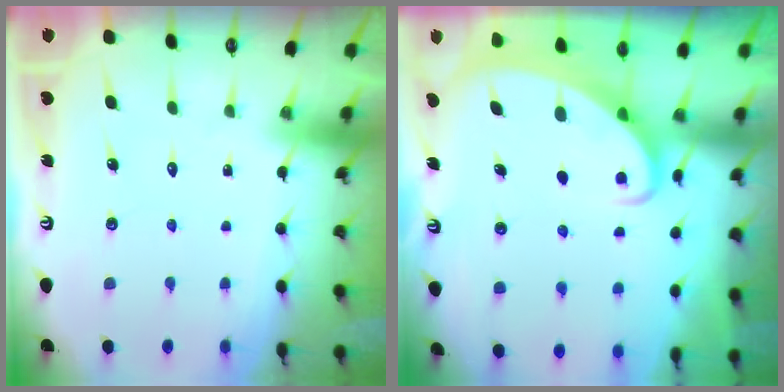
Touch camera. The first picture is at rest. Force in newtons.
{"total": 2.6, "press": 2.6, "slide": 0.3}